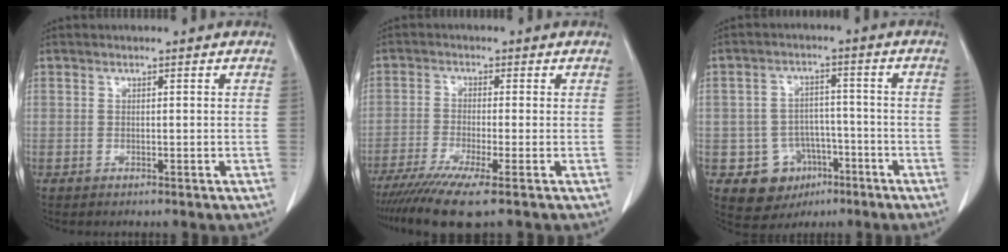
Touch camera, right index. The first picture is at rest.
{"total": 8.2, "force": [-5.7, -0.2, 5.9], "torque": [-0.102, -0.021, -0.096]}
{"total": 8.1, "force": [-3.5, 7.0, 1.8], "torque": [-0.023, 0.016, -0.043]}